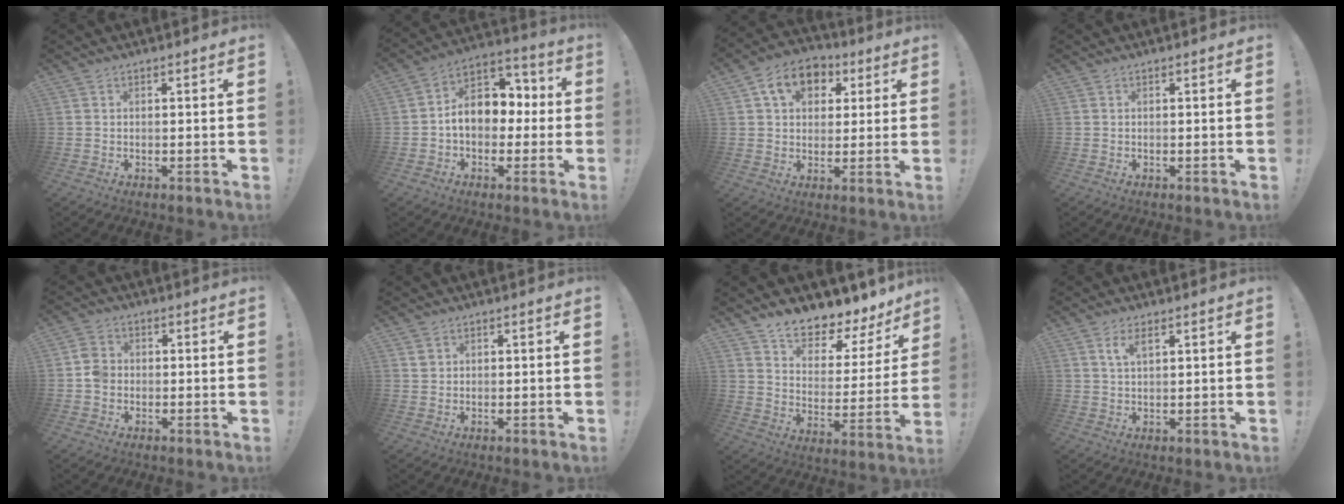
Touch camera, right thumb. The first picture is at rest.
{"total": 12.5, "force": [-0.2, 9.8, 7.9], "torque": [-0.112, 0.015, 0.005]}
{"total": 11.3, "force": [4.5, 8.6, 5.8], "torque": [-0.085, -0.005, 0.087]}
{"total": 0.0}
{"total": 4.6, "force": [-0.9, 3.9, 2.2], "torque": [-0.041, 0.014, -0.016]}
{"total": 1.6, "force": [1.1, 1.2, 0.2], "torque": [0.003, -0.001, 0.020]}
{"total": 9.1, "force": [8.2, 2.5, 3.0], "torque": [-0.049, -0.084, 0.140]}
{"total": 3.9, "force": [1.9, 1.4, 3.1], "torque": [-0.056, -0.002, 0.032]}